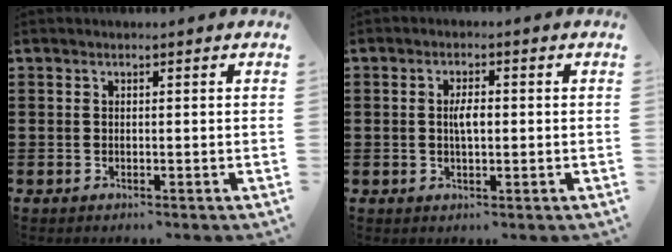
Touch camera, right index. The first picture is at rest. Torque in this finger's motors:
{"motor_torque": [1.08, 1.06, 0.33, 0.09]}